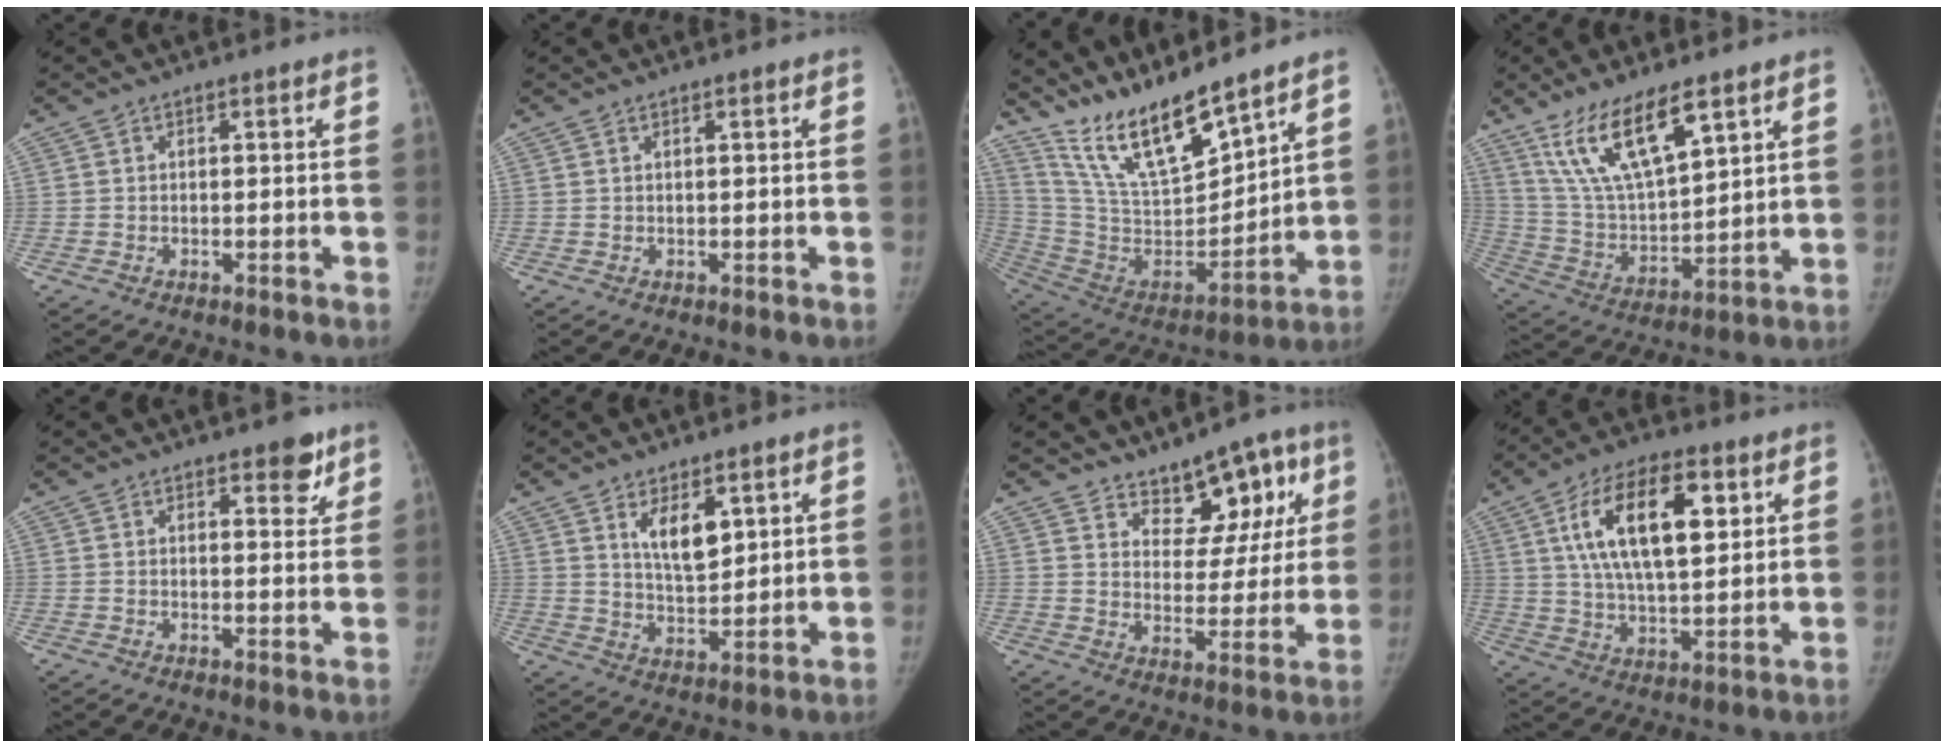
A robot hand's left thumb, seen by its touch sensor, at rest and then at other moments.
{"total": 0.0}
{"total": 17.5, "force": [14.6, 3.4, 9.0], "torque": [-0.137, -0.089, 0.290]}
{"total": 15.5, "force": [9.7, 4.9, 11.1], "torque": [-0.192, -0.044, 0.199]}
{"total": 4.5, "force": [2.9, 2.1, 2.8], "torque": [-0.010, -0.015, 0.034]}
{"total": 7.6, "force": [3.7, 3.5, 5.6], "torque": [-0.074, -0.034, 0.071]}
{"total": 10.9, "force": [6.7, 6.4, 5.7], "torque": [-0.023, -0.031, 0.100]}
{"total": 17.2, "force": [5.9, 7.8, 14.2], "torque": [-0.227, -0.008, 0.104]}